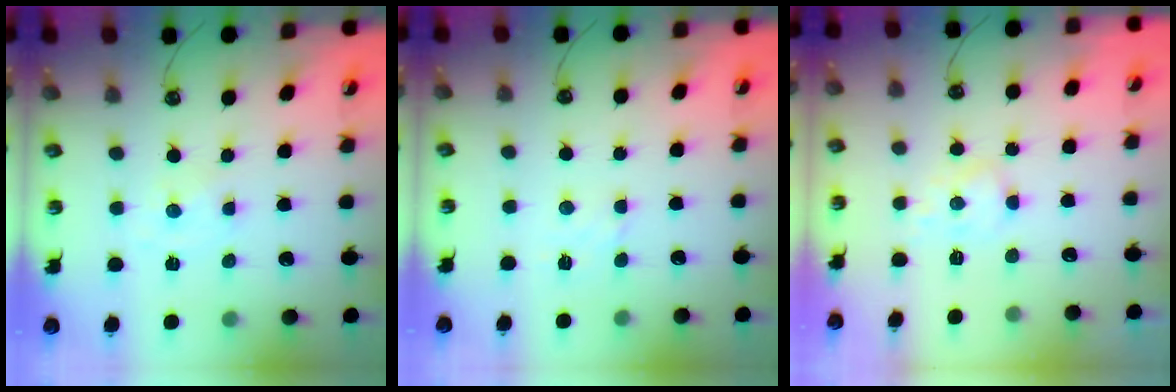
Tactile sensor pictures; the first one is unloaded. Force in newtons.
{"total": 2.9, "press": 2.8, "slide": 0.6}
{"total": 5.9, "press": 5.8, "slide": 0.9}